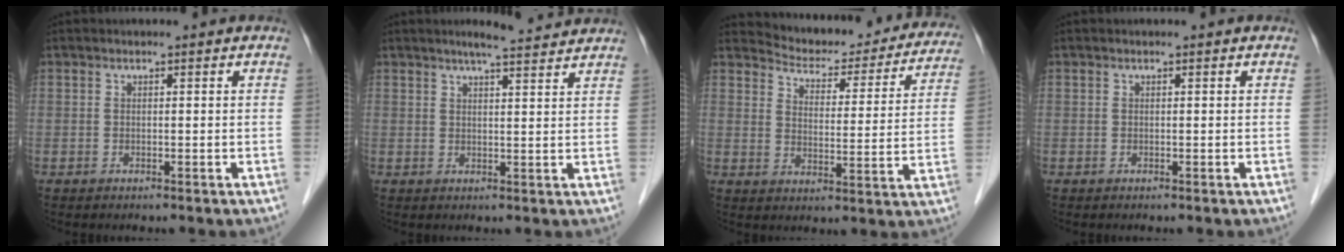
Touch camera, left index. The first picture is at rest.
{"total": 6.3, "force": [5.6, 0.1, 2.9], "torque": [-0.051, 0.014, 0.075]}
{"total": 18.1, "force": [17.1, 4.6, 3.9], "torque": [-0.034, -0.023, 0.202]}
{"total": 0.0}